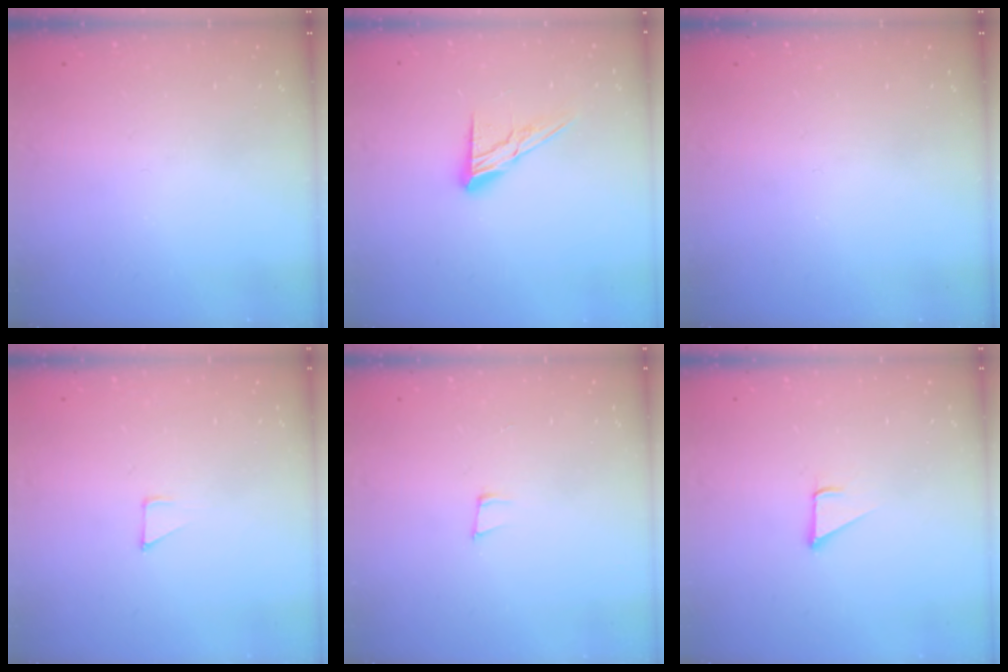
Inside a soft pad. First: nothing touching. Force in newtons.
{"total": 9.8, "press": 9.8, "slide": 0.5}
{"total": 0.0}
{"total": 2.8, "press": 2.8, "slide": 0.2}
{"total": 6.7, "press": 5.8, "slide": 3.2}
{"total": 1.9, "press": 1.9, "slide": 0.1}